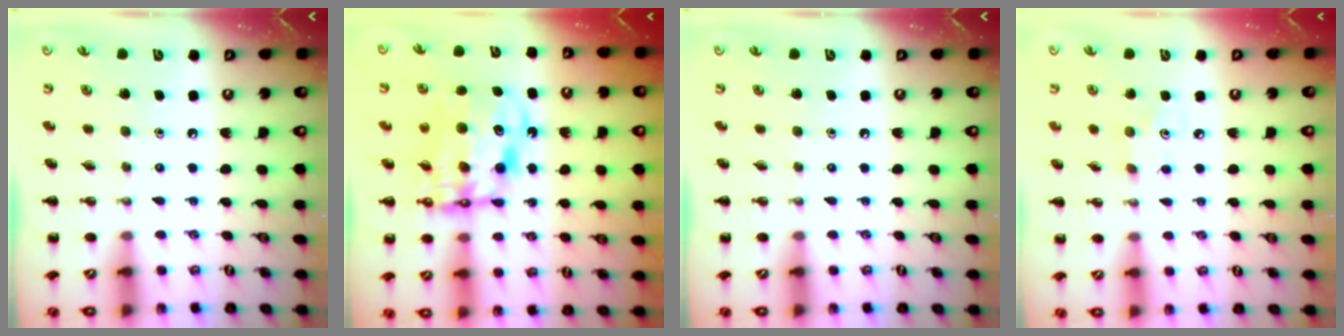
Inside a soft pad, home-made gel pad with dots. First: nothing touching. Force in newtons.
{"total": 11.8, "press": 11.4, "slide": 2.9}
{"total": 0.0}
{"total": 2.4, "press": 2.3, "slide": 0.7}